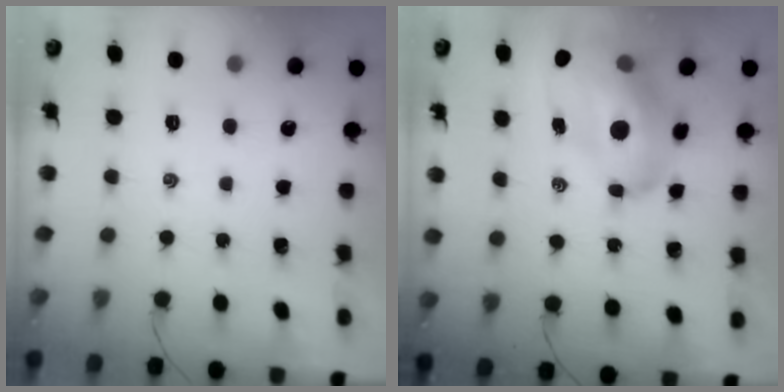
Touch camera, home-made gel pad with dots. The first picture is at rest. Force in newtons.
{"total": 16.7, "press": 16.1, "slide": 4.6}